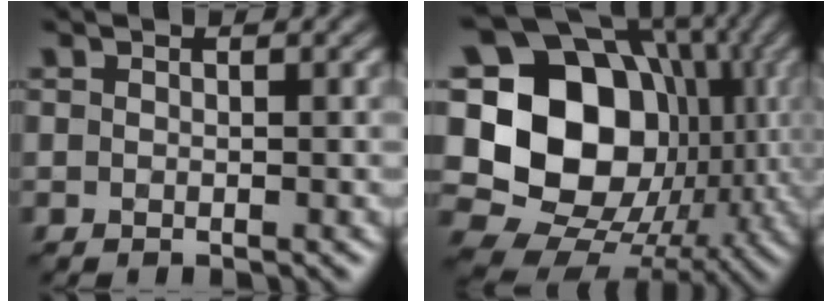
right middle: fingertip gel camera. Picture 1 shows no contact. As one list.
[{"total": 19.4, "force": [1.0, 15.9, 11.0], "torque": [-0.213, 0.008, 0.021]}]